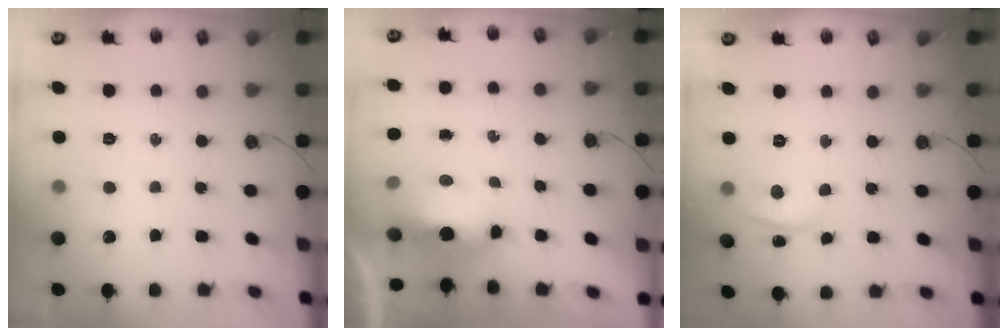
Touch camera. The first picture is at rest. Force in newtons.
{"total": 6.8, "press": 6.7, "slide": 1.0}
{"total": 1.4, "press": 1.2, "slide": 0.7}